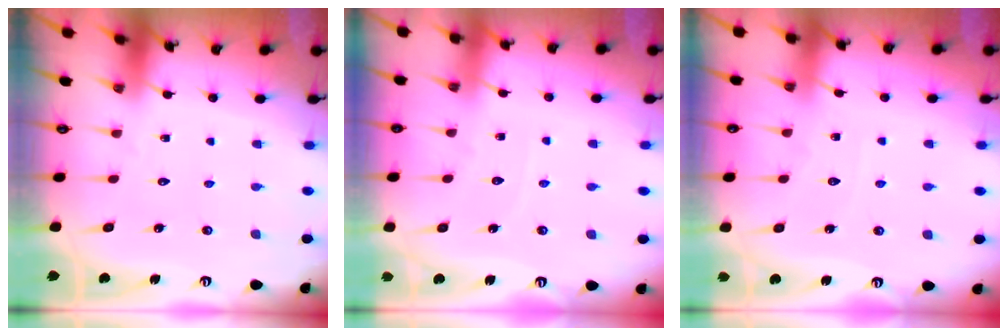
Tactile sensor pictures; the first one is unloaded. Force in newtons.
{"total": 2.0, "press": 2.0, "slide": 0.3}
{"total": 3.8, "press": 3.8, "slide": 0.5}